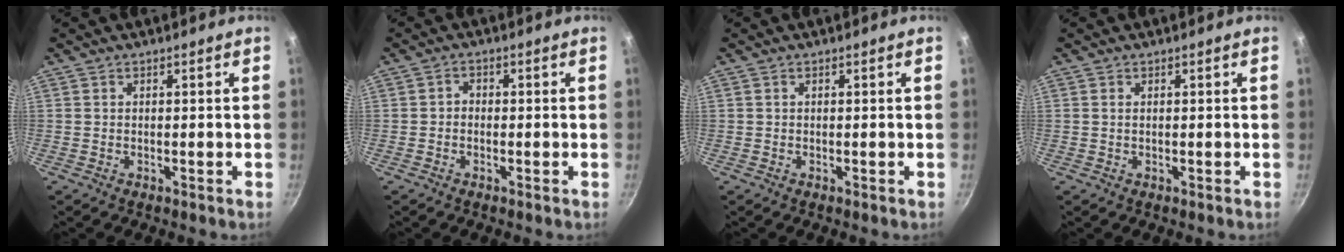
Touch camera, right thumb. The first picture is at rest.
{"total": 1.5, "force": [-0.5, 1.2, 0.8], "torque": [-0.011, 0.009, -0.012]}
{"total": 0.0}
{"total": 0.5, "force": [0.2, 0.3, 0.4], "torque": [-0.008, 0.001, 0.002]}